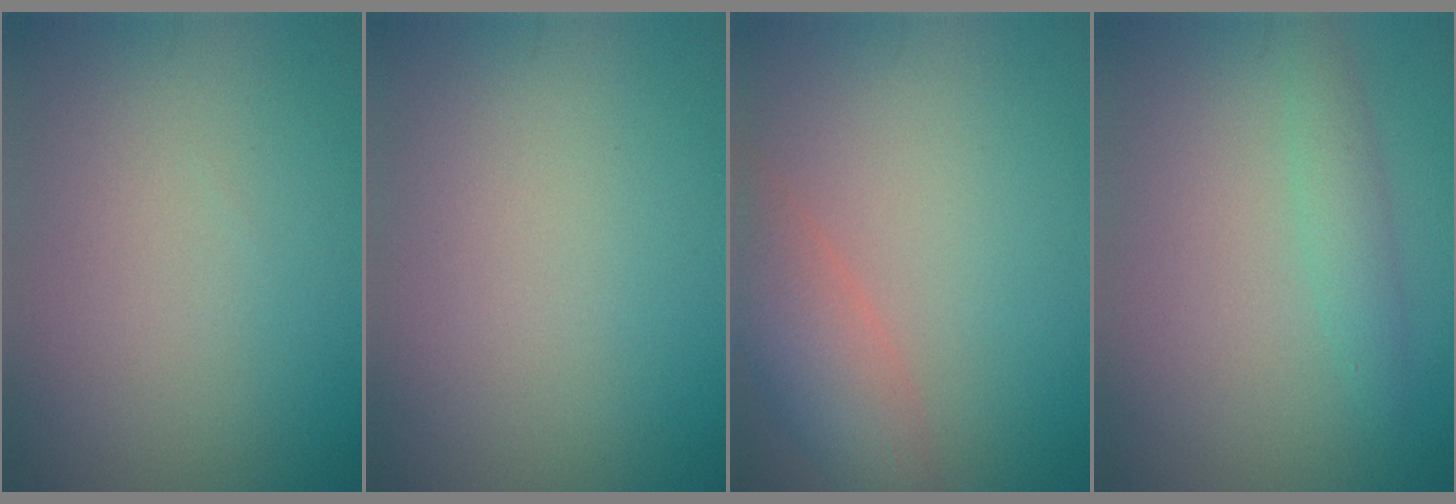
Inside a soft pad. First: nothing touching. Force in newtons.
{"total": 0.0}
{"total": 4.8, "press": 4.8, "slide": 0.5}
{"total": 2.0, "press": 1.9, "slide": 0.2}